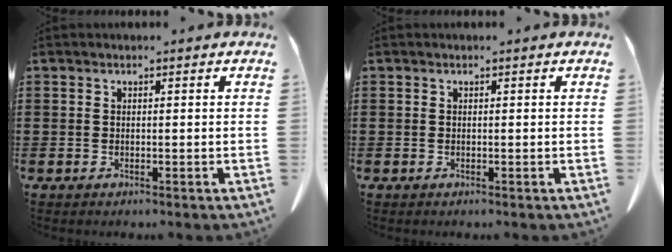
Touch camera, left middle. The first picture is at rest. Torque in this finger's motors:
{"motor_torque": [0.02, -0.01, 0.00, 0.00]}